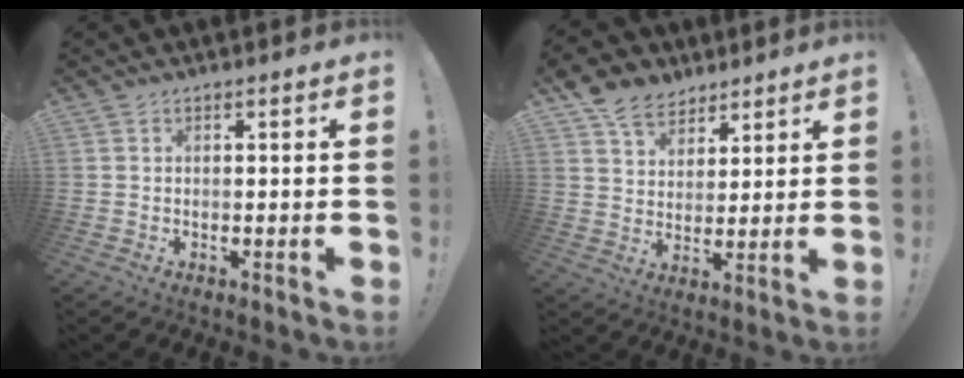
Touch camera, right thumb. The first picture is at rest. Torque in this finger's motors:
{"motor_torque": [0.85, 1.16, 0.87, 0.79, 0.28]}